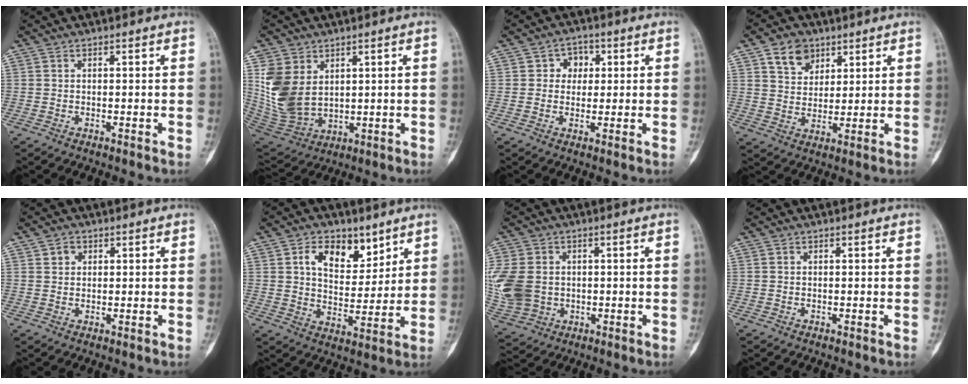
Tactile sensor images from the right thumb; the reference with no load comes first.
{"total": 12.1, "force": [3.3, 8.8, 7.6], "torque": [-0.137, -0.021, 0.088]}
{"total": 4.2, "force": [0.9, 3.7, 1.7], "torque": [0.008, 0.005, 0.005]}
{"total": 7.4, "force": [4.1, 5.4, 3.0], "torque": [-0.025, -0.022, 0.073]}
{"total": 2.0, "force": [0.9, 1.6, 0.6], "torque": [0.001, -0.003, 0.010]}
{"total": 10.4, "force": [5.4, 6.4, 6.2], "torque": [-0.067, -0.031, 0.091]}
{"total": 15.1, "force": [0.5, 12.1, 9.0], "torque": [-0.228, 0.004, 0.027]}
{"total": 0.0}